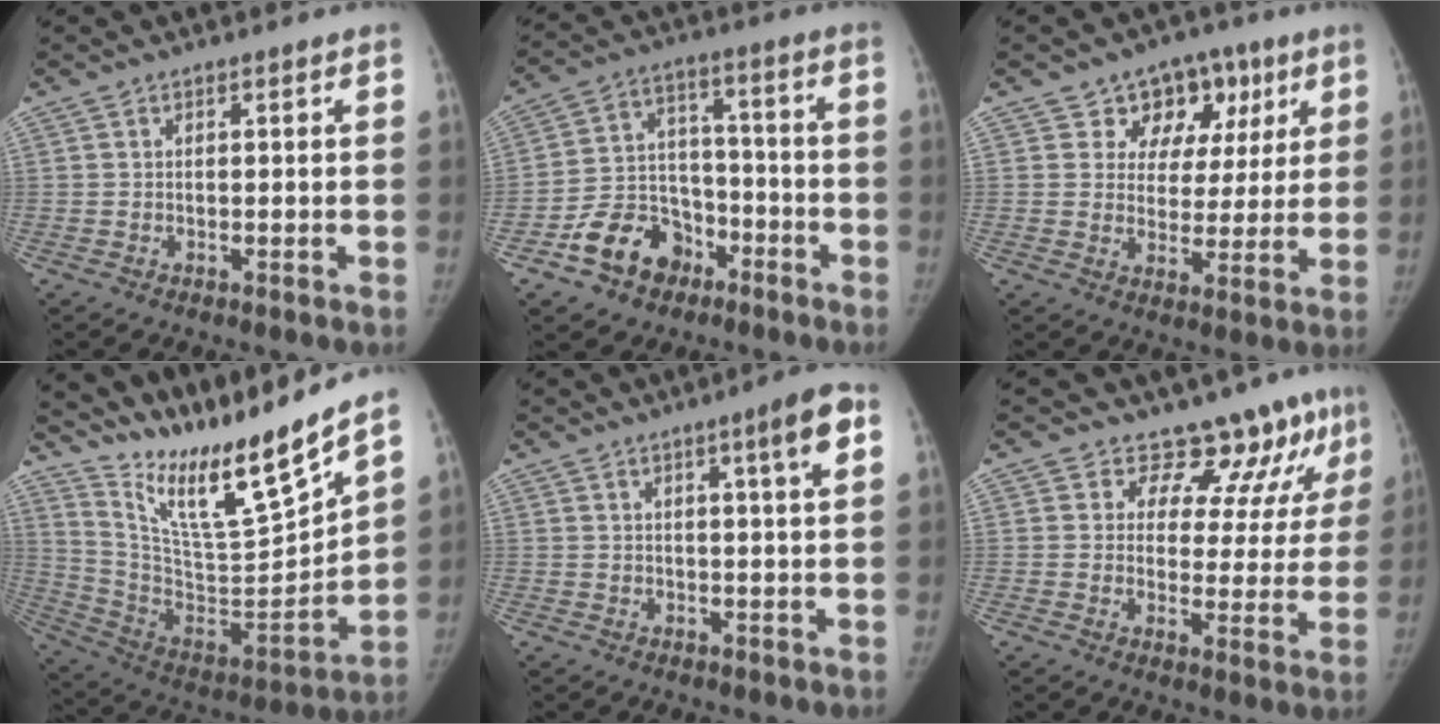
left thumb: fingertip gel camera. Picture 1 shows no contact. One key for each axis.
{"total": 12.8, "fx": -7.1, "fy": 9.4, "fz": 5.0, "tx": -0.048, "ty": 0.066, "tz": -0.118}
{"total": 10.9, "fx": 5.5, "fy": 8.6, "fz": 3.8, "tx": 0.002, "ty": -0.009, "tz": 0.079}
{"total": 22.2, "fx": 18.1, "fy": 1.8, "fz": 12.8, "tx": -0.180, "ty": -0.114, "tz": 0.329}
{"total": 5.6, "fx": 2.3, "fy": 0.2, "fz": 5.1, "tx": -0.071, "ty": -0.005, "tz": 0.032}
{"total": 11.0, "fx": 8.9, "fy": 5.7, "fz": 3.0, "tx": 0.011, "ty": -0.053, "tz": 0.097}